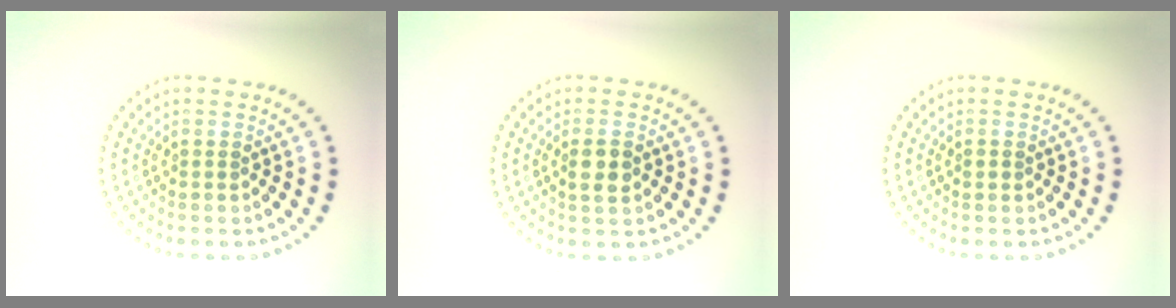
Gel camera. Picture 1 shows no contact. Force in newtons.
{"total": 2.0, "press": 1.9, "slide": 0.5}
{"total": 0.5, "press": 0.5, "slide": 0.0}